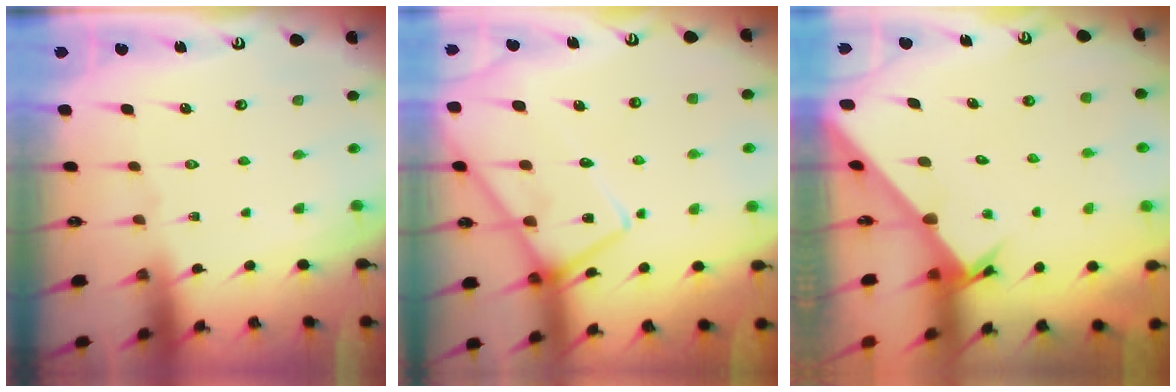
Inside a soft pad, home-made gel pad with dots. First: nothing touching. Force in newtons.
{"total": 14.8, "press": 14.7, "slide": 1.2}
{"total": 2.7, "press": 2.7, "slide": 0.3}